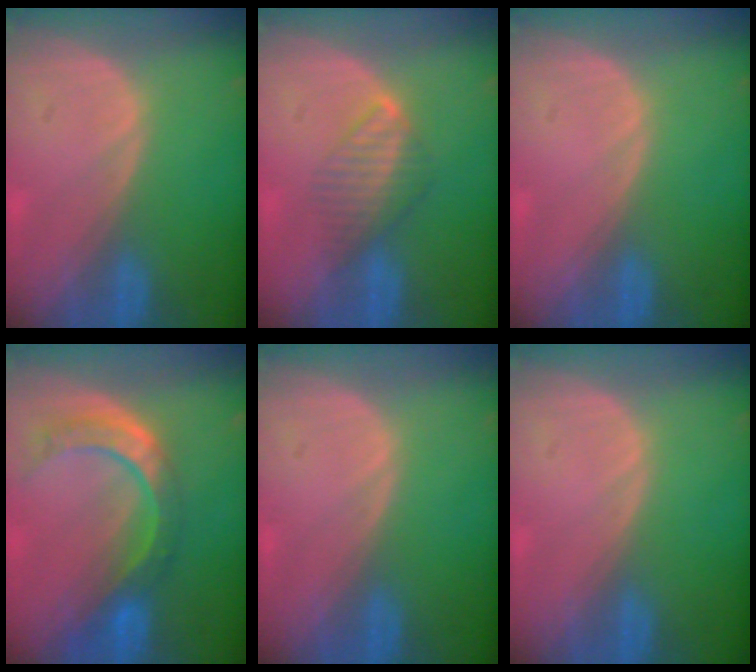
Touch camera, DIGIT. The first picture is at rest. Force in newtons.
{"total": 4.1, "press": 4.1, "slide": 0.8}
{"total": 0.0}
{"total": 8.6, "press": 7.2, "slide": 4.8}
{"total": 0.0}
{"total": 0.0}